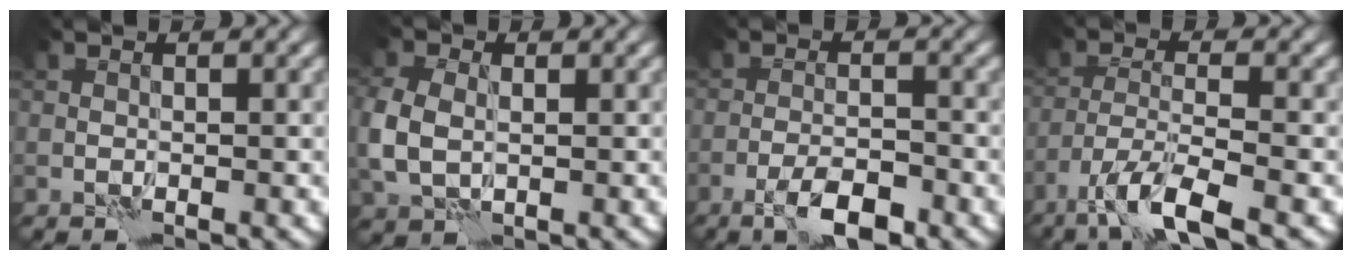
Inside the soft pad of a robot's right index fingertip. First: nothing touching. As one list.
[{"total": 4.4, "force": [0.0, 3.2, 3.0], "torque": [-0.082, -0.004, -0.004]}, {"total": 4.2, "force": [-2.8, 1.0, 2.9], "torque": [-0.053, 0.002, -0.050]}, {"total": 6.4, "force": [-4.4, 1.3, 4.6], "torque": [-0.088, -0.008, -0.085]}]